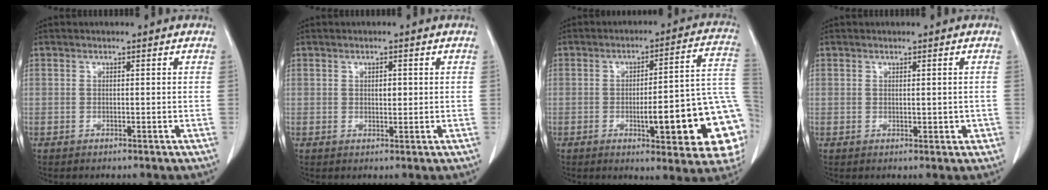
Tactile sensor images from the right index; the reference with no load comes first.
{"total": 1.5, "force": [0.2, 0.8, 1.3], "torque": [-0.020, 0.001, 0.004]}
{"total": 19.6, "force": [-4.3, 3.3, 18.8], "torque": [-0.154, 0.025, -0.043]}
{"total": 1.5, "force": [-0.1, 1.0, 1.1], "torque": [-0.012, 0.001, 0.003]}